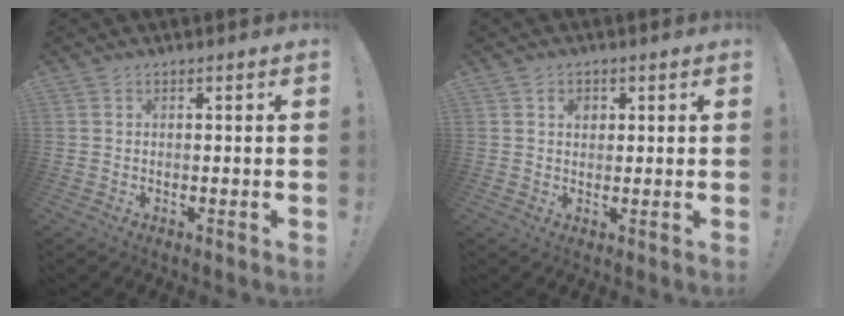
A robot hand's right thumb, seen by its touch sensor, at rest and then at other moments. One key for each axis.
{"total": 2.3, "fx": 0.8, "fy": 1.9, "fz": 1.1, "tx": -0.010, "ty": 0.000, "tz": 0.010}